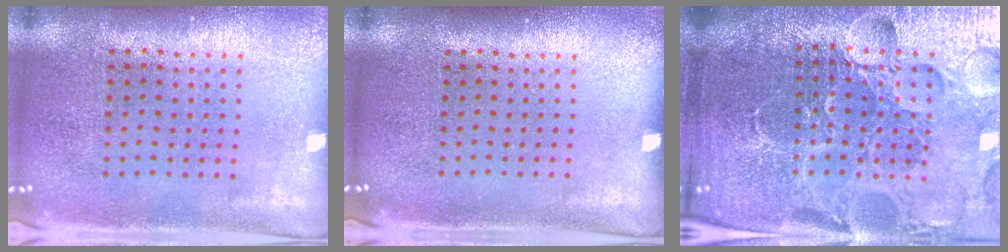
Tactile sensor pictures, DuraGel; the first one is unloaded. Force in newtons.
{"total": 0.0}
{"total": 6.8, "press": 6.0, "slide": 3.2}